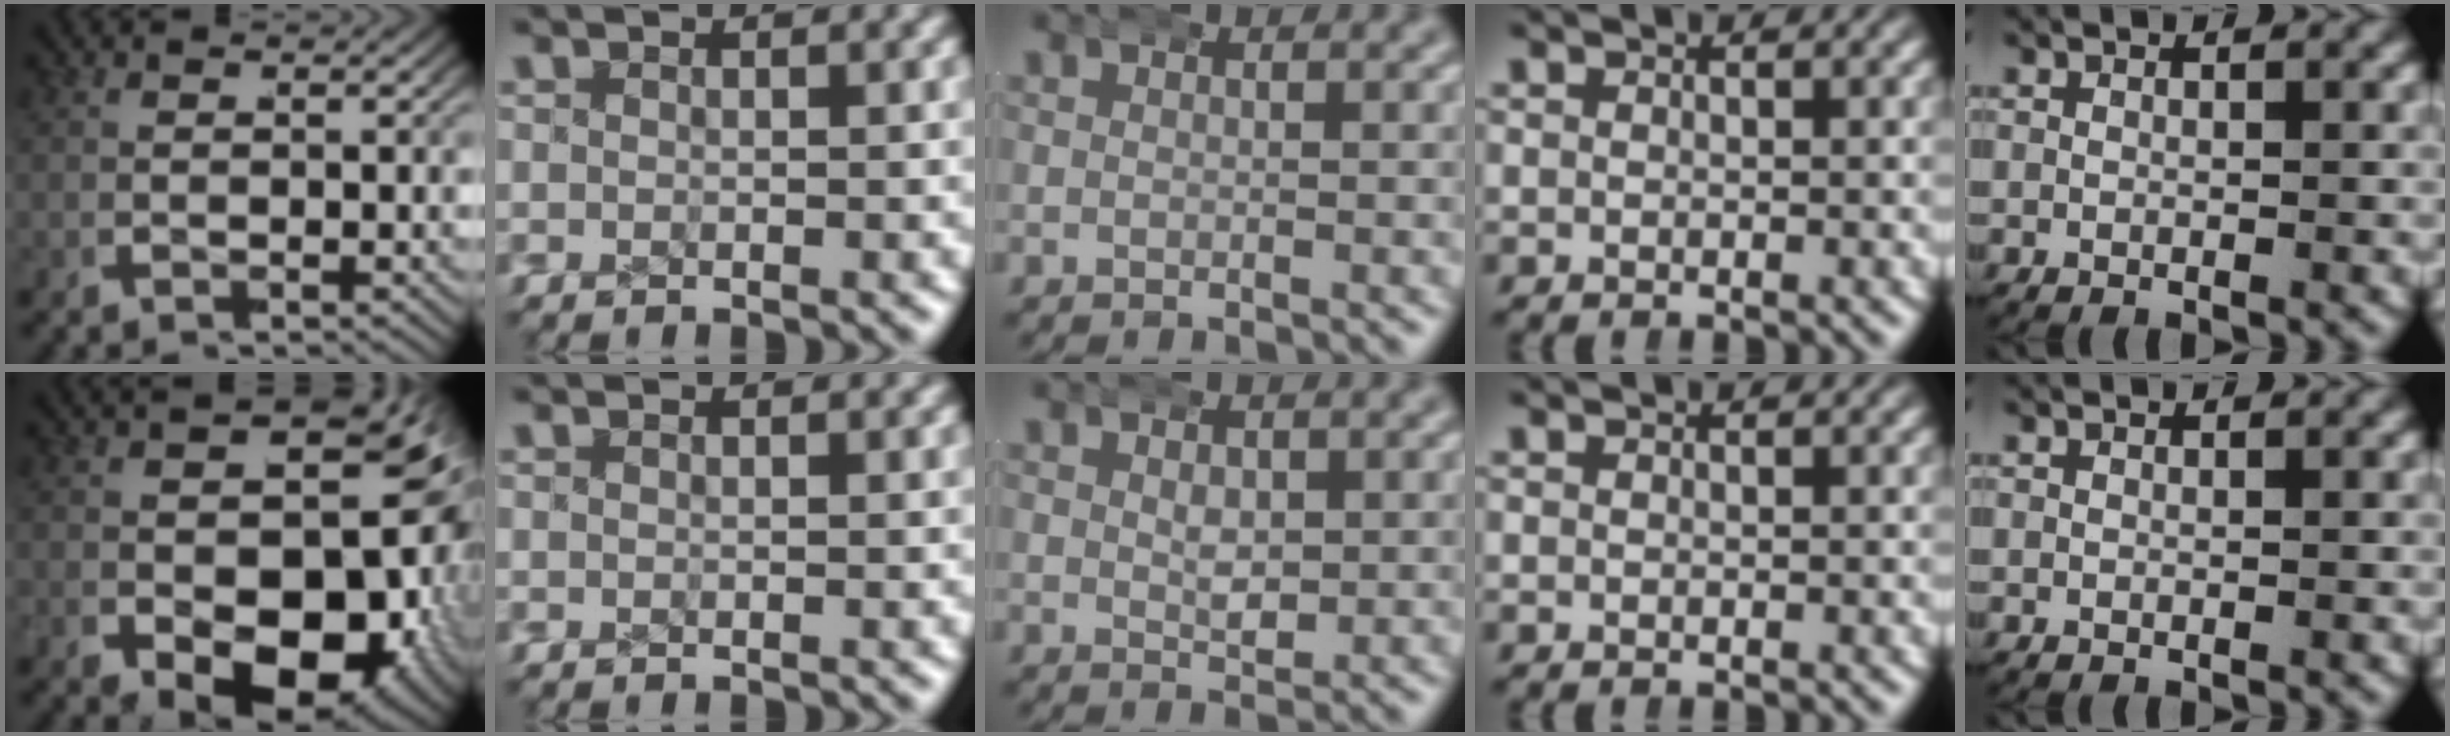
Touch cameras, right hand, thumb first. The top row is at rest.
{"thumb": {"total": 18.0, "force": [-1.1, 12.0, 13.3], "torque": [-0.225, -0.074, 0.007]}, "middle": {"total": 1.8, "force": [0.4, 1.1, 1.4], "torque": [-0.025, -0.013, 0.012]}}